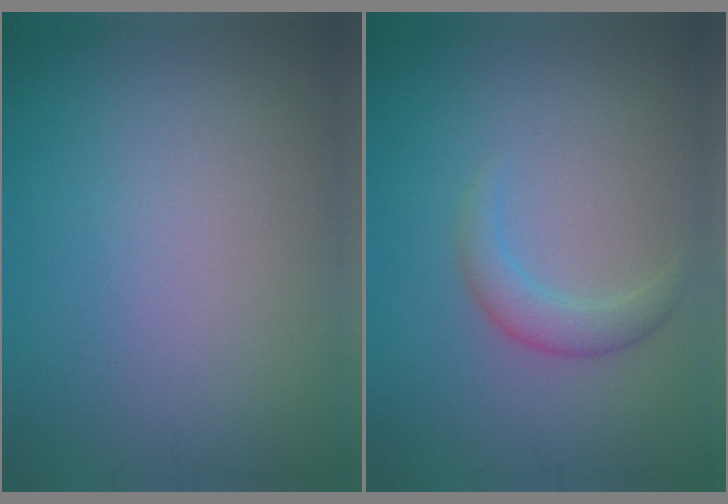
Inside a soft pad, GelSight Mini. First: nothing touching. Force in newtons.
{"total": 2.2, "press": 2.2, "slide": 0.2}